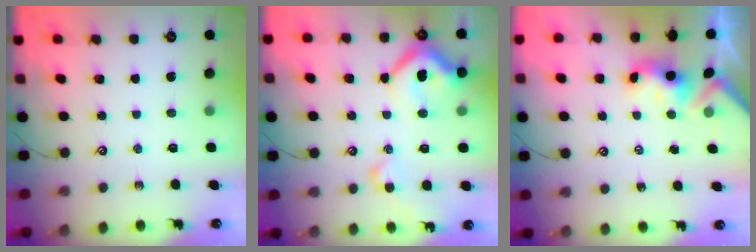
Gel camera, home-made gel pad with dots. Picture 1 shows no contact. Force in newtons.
{"total": 14.3, "press": 14.2, "slide": 2.2}
{"total": 3.5, "press": 3.5, "slide": 0.4}